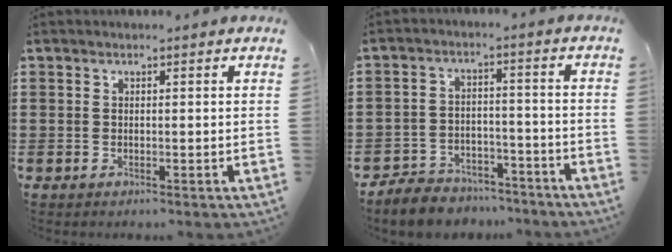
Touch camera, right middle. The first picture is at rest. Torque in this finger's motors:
{"motor_torque": [0.35, -0.32, 0.08, 0.04]}